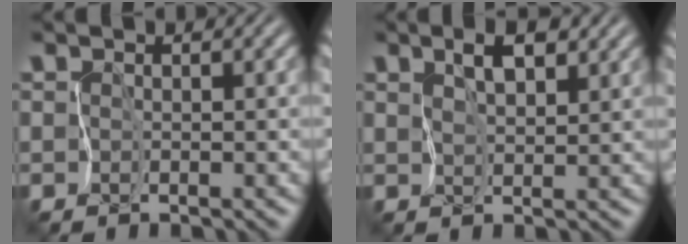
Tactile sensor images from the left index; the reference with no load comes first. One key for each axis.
{"total": 3.5, "fx": 2.2, "fy": 1.2, "fz": 2.4, "tx": -0.042, "ty": 0.004, "tz": 0.040}